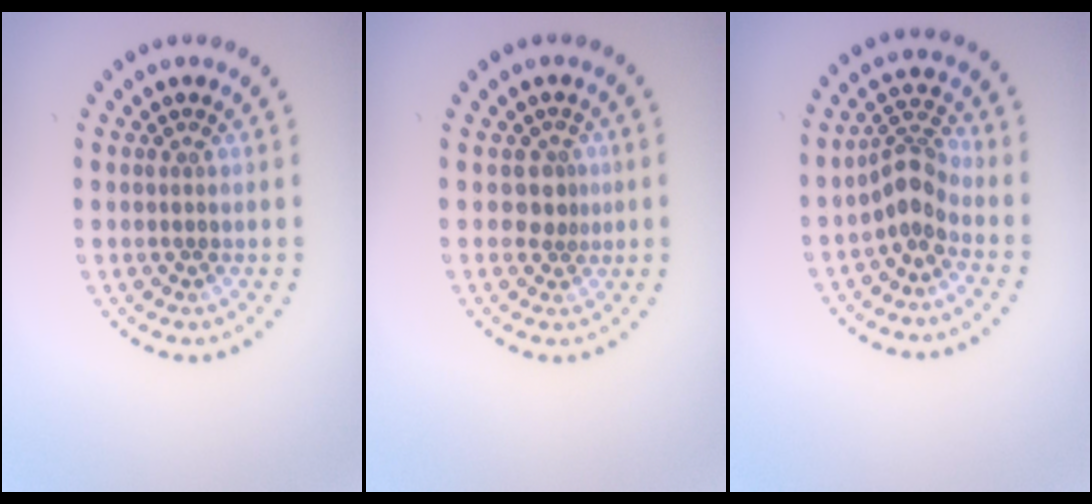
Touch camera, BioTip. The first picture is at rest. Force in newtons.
{"total": 1.6, "press": 1.1, "slide": 1.2}
{"total": 2.8, "press": 2.0, "slide": 1.9}